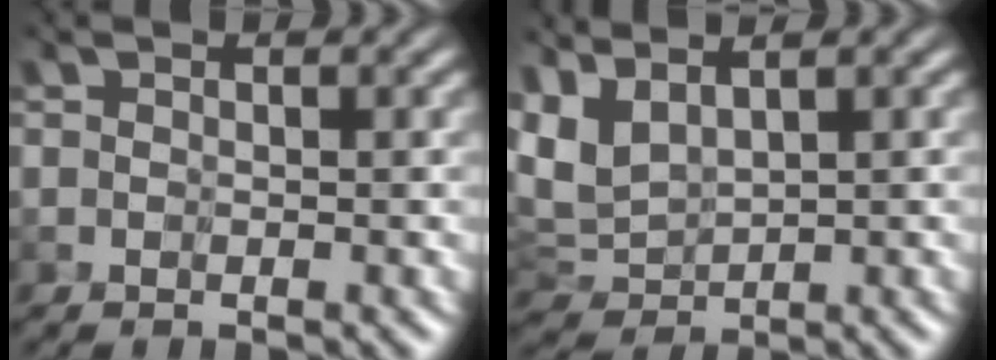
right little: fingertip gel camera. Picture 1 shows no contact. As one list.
[{"total": 3.0, "force": [1.4, 1.3, 2.4], "torque": [-0.084, -0.003, 0.033]}]